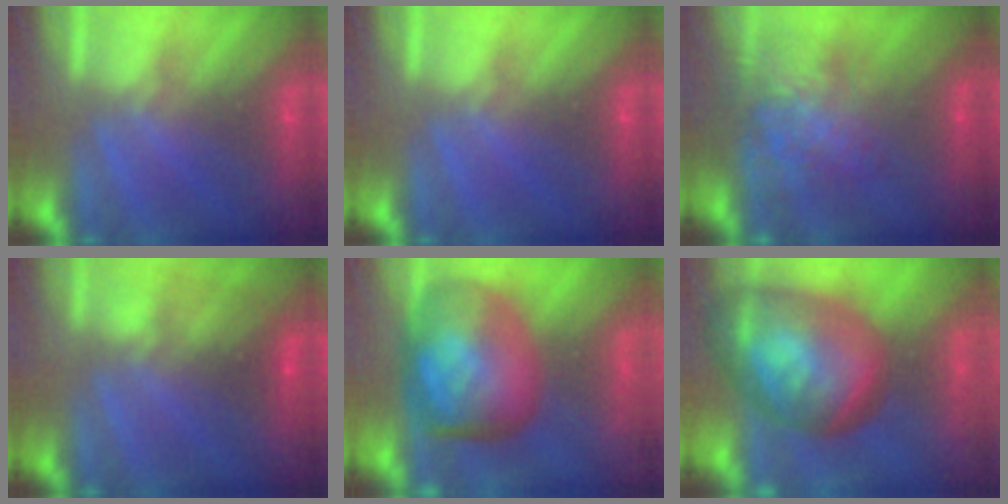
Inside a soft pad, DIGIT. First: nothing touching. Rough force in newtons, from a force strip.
{"total": 0.0}
{"total": 6.9}
{"total": 2.7}
{"total": 7.7}
{"total": 7.4}